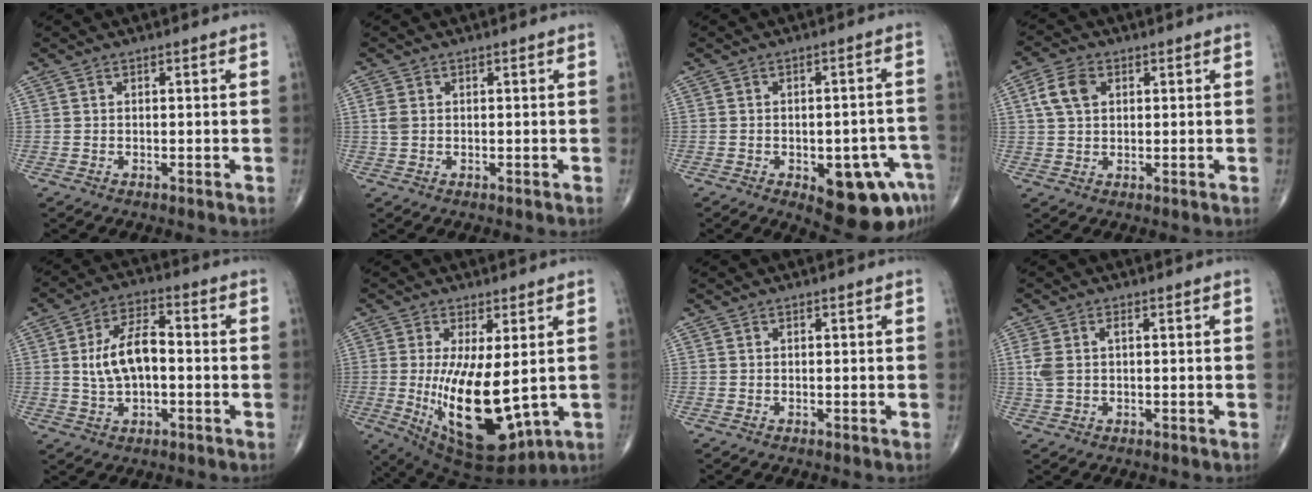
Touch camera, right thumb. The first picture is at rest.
{"total": 1.8, "force": [0.3, 1.2, 1.3], "torque": [-0.039, 0.003, 0.009]}
{"total": 13.0, "force": [-5.8, 5.8, 10.1], "torque": [-0.098, 0.029, -0.061]}
{"total": 5.7, "force": [1.7, 3.9, 3.9], "torque": [-0.077, 0.007, 0.031]}
{"total": 10.0, "force": [-0.2, 5.2, 8.6], "torque": [-0.156, 0.019, -0.007]}
{"total": 15.8, "force": [-1.0, 6.0, 14.6], "torque": [-0.259, -0.034, 0.008]}
{"total": 0.0}
{"total": 4.2, "force": [0.6, 2.2, 3.5], "torque": [-0.100, 0.012, 0.015]}